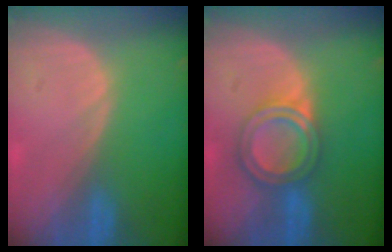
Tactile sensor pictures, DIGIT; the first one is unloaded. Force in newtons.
{"total": 6.2, "press": 5.4, "slide": 2.9}